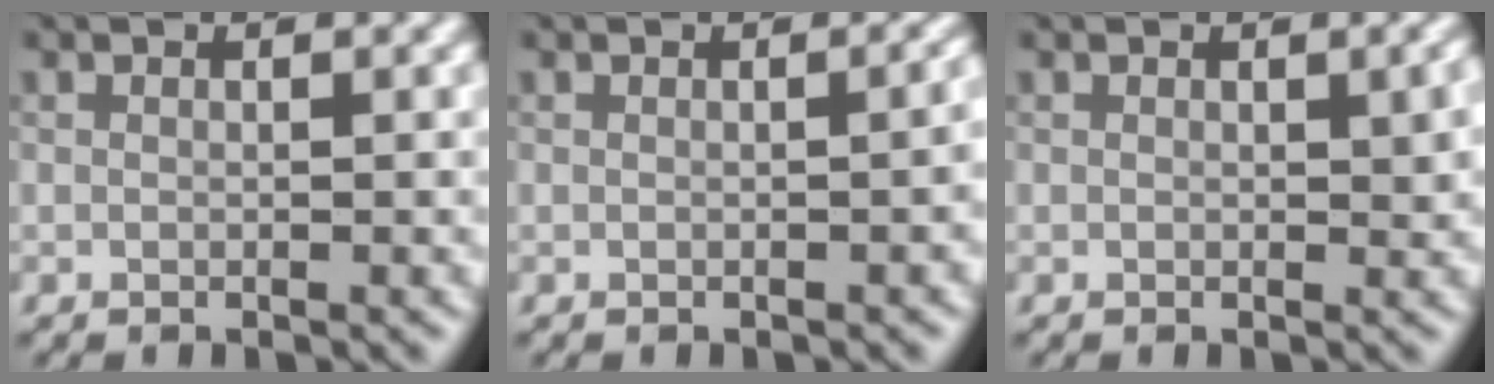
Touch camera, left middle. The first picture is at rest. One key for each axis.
{"total": 1.7, "fx": -0.3, "fy": 0.7, "fz": 1.6, "tx": -0.015, "ty": 0.004, "tz": -0.004}
{"total": 1.6, "fx": 0.3, "fy": 0.5, "fz": 1.5, "tx": -0.018, "ty": -0.001, "tz": 0.005}